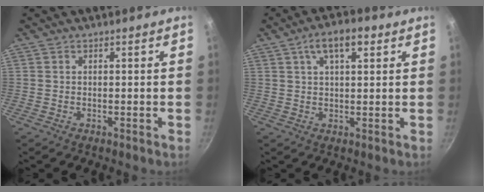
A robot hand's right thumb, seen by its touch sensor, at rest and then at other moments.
{"total": 7.4, "force": [3.3, 3.2, 5.8], "torque": [-0.086, 0.006, 0.051]}